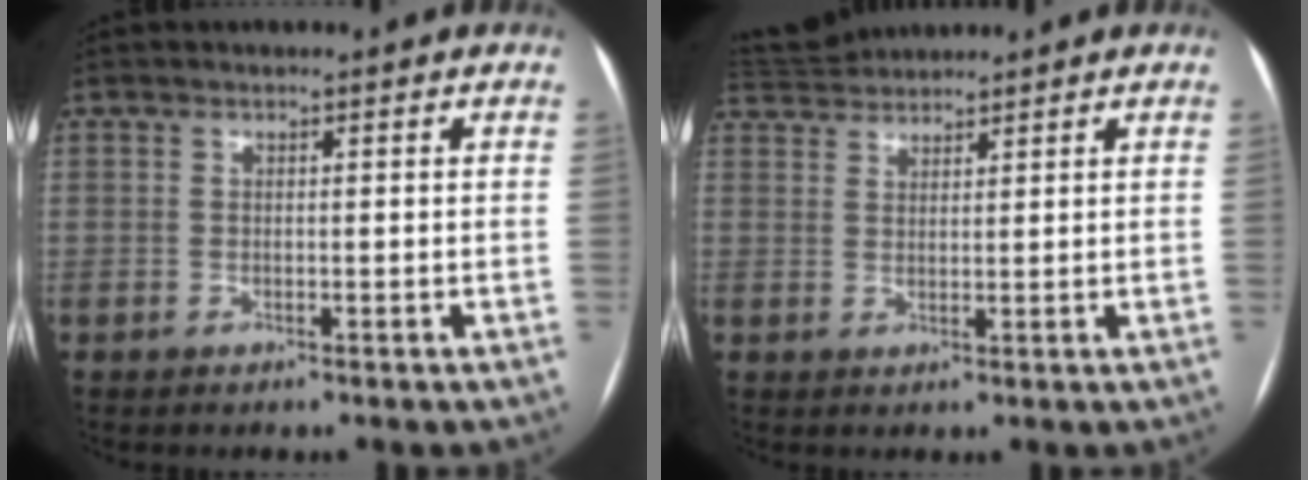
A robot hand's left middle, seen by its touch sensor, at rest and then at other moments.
{"total": 5.5, "force": [5.4, 0.7, 0.7], "torque": [-0.015, 0.033, 0.101]}